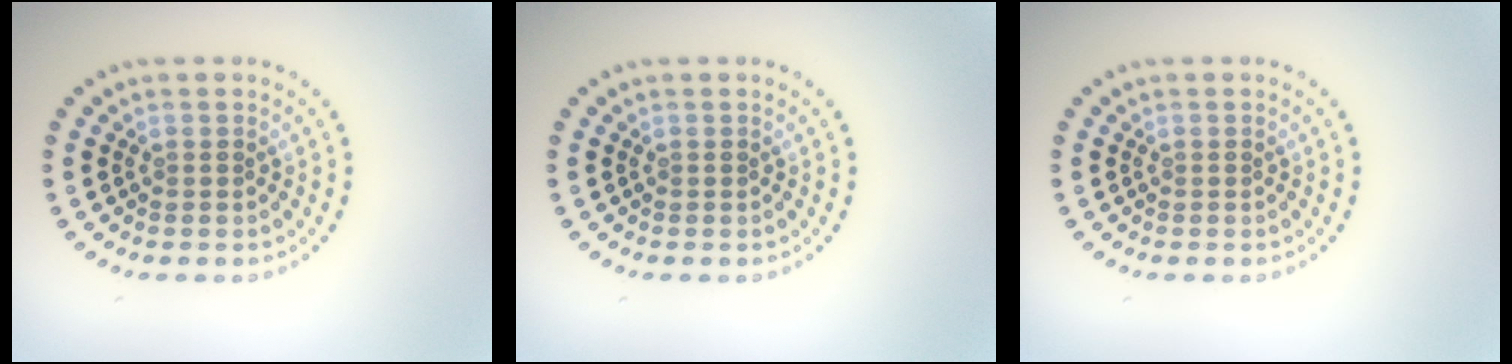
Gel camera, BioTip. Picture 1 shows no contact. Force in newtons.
{"total": 0.0}
{"total": 0.0}